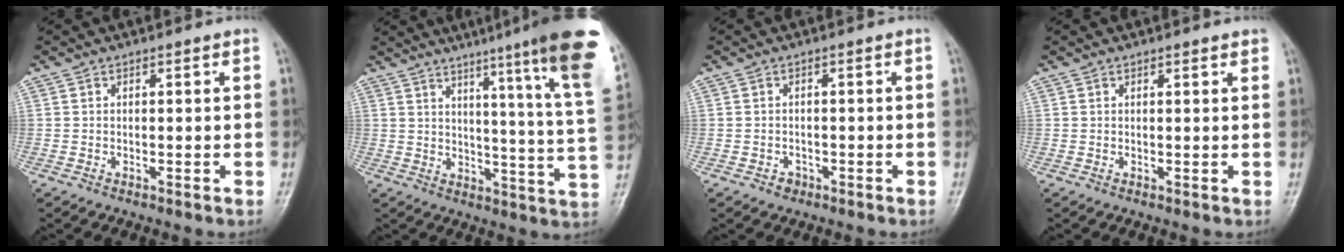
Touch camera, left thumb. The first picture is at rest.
{"total": 21.4, "force": [14.3, 0.5, 15.9], "torque": [-0.190, -0.087, 0.172]}
{"total": 1.5, "force": [-0.8, 1.2, 0.3], "torque": [-0.001, 0.010, -0.011]}
{"total": 1.2, "force": [0.9, 0.2, 0.7], "torque": [-0.006, -0.001, 0.009]}